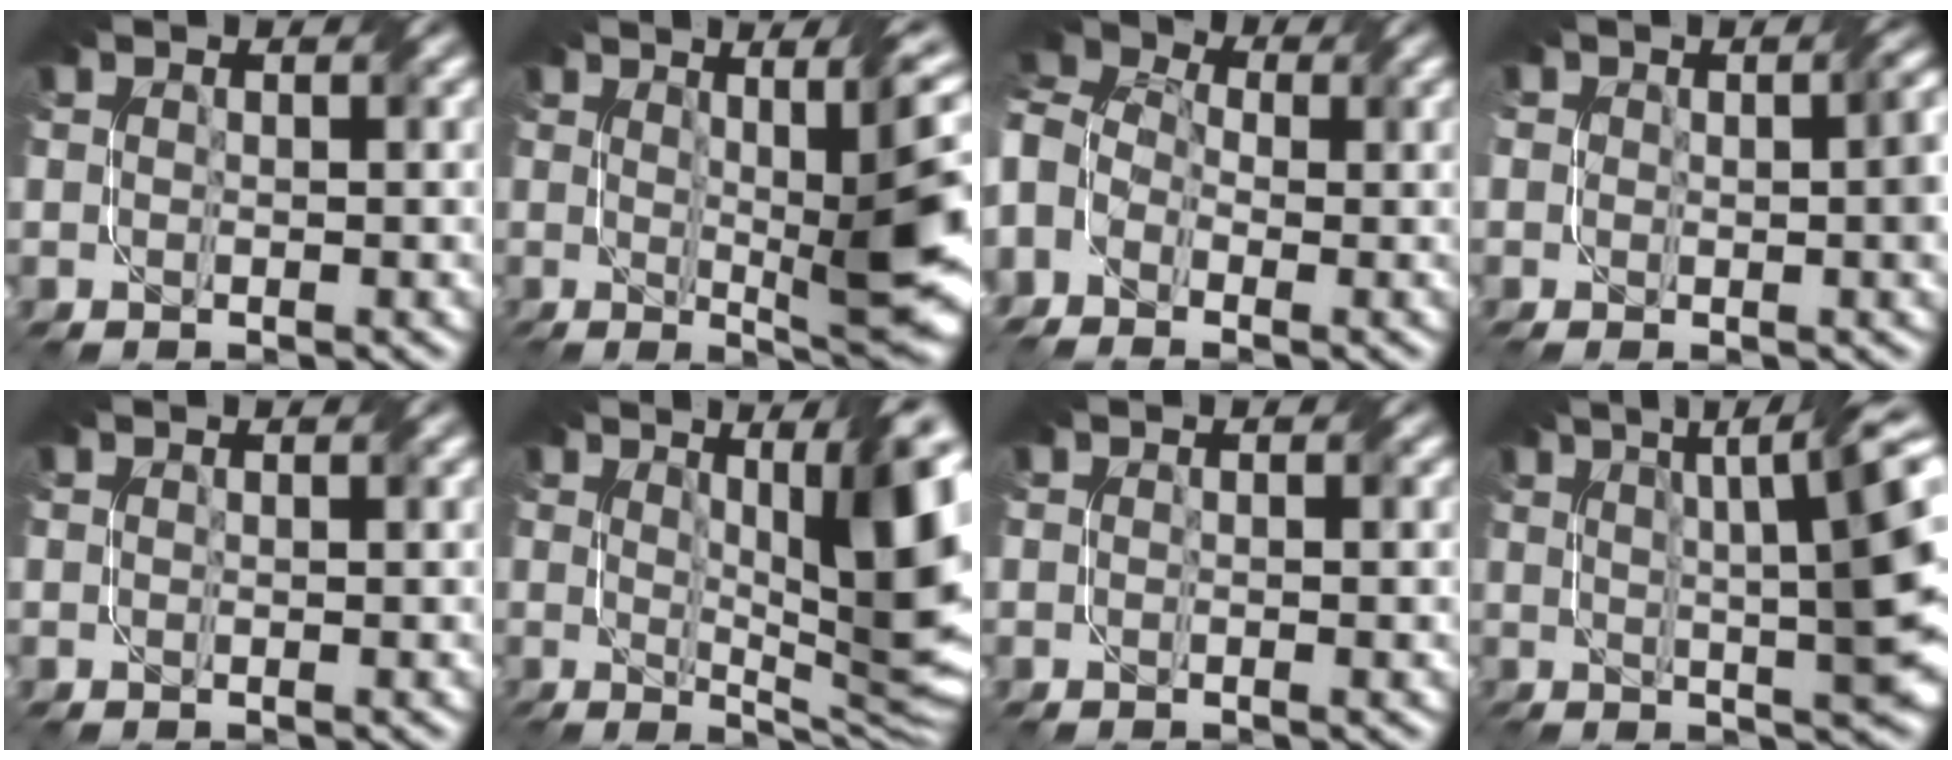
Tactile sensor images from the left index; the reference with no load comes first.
{"total": 10.2, "force": [1.4, 2.1, 9.9], "torque": [-0.118, 0.006, 0.027]}
{"total": 7.3, "force": [-1.7, 5.2, 4.9], "torque": [-0.123, 0.013, -0.037]}
{"total": 3.5, "force": [0.3, 1.5, 3.2], "torque": [-0.036, -0.001, 0.000]}
{"total": 0.7, "force": [0.2, 0.1, 0.7], "torque": [-0.007, 0.002, -0.002]}
{"total": 12.8, "force": [2.8, 3.3, 12.1], "torque": [-0.145, -0.001, 0.050]}
{"total": 1.0, "force": [-0.2, 0.1, 1.0], "torque": [-0.014, -0.003, -0.007]}
{"total": 12.7, "force": [2.8, 3.8, 11.8], "torque": [-0.114, 0.028, 0.031]}